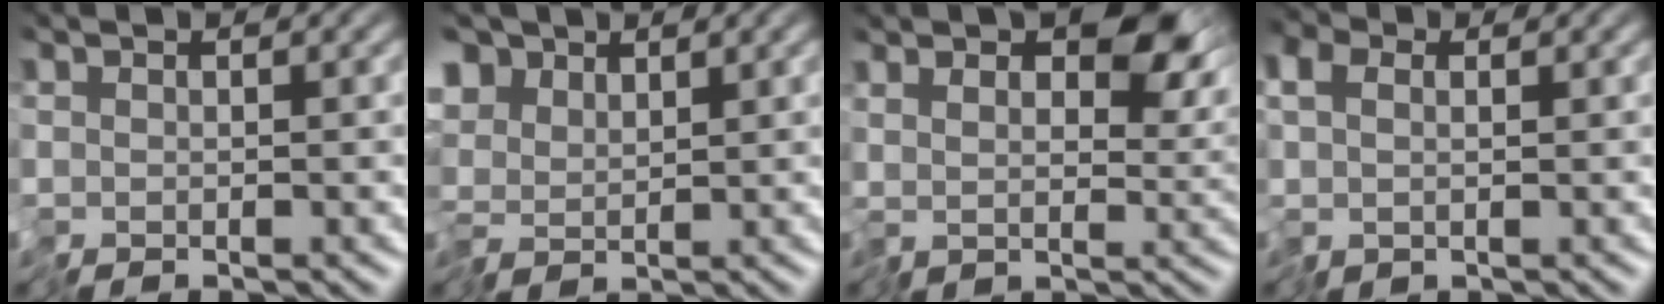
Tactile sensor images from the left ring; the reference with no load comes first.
{"total": 3.3, "force": [1.9, 2.1, 1.8], "torque": [-0.048, 0.014, 0.028]}
{"total": 6.4, "force": [2.9, 3.2, 4.7], "torque": [-0.079, 0.005, 0.050]}
{"total": 2.3, "force": [0.5, 1.6, 1.6], "torque": [-0.043, 0.006, 0.006]}